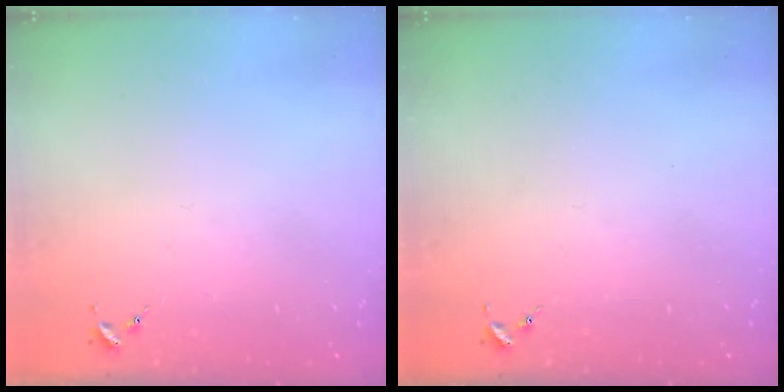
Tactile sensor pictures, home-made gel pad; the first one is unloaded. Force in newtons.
{"total": 0.0}